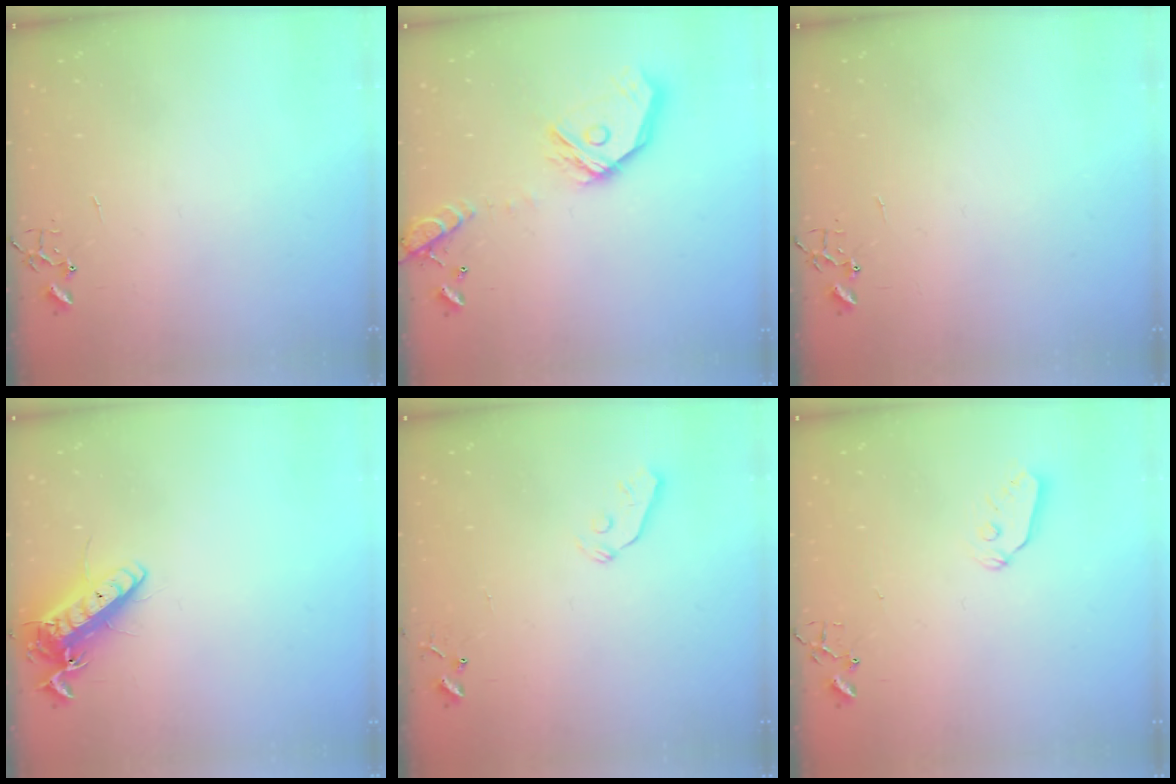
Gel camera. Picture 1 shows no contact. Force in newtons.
{"total": 17.0, "press": 16.8, "slide": 2.7}
{"total": 0.0}
{"total": 14.0, "press": 13.9, "slide": 2.0}
{"total": 3.8, "press": 3.7, "slide": 0.7}
{"total": 6.4, "press": 6.4, "slide": 0.3}